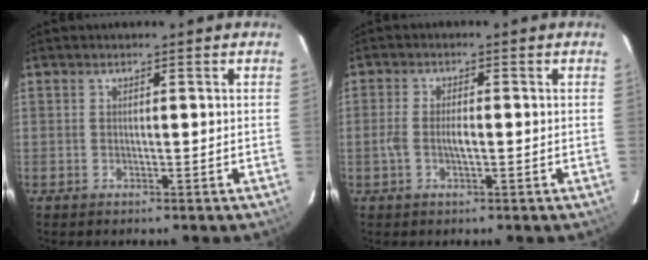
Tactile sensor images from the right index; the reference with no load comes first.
{"total": 3.4, "force": [-0.8, 1.1, 3.1], "torque": [-0.066, 0.001, -0.016]}